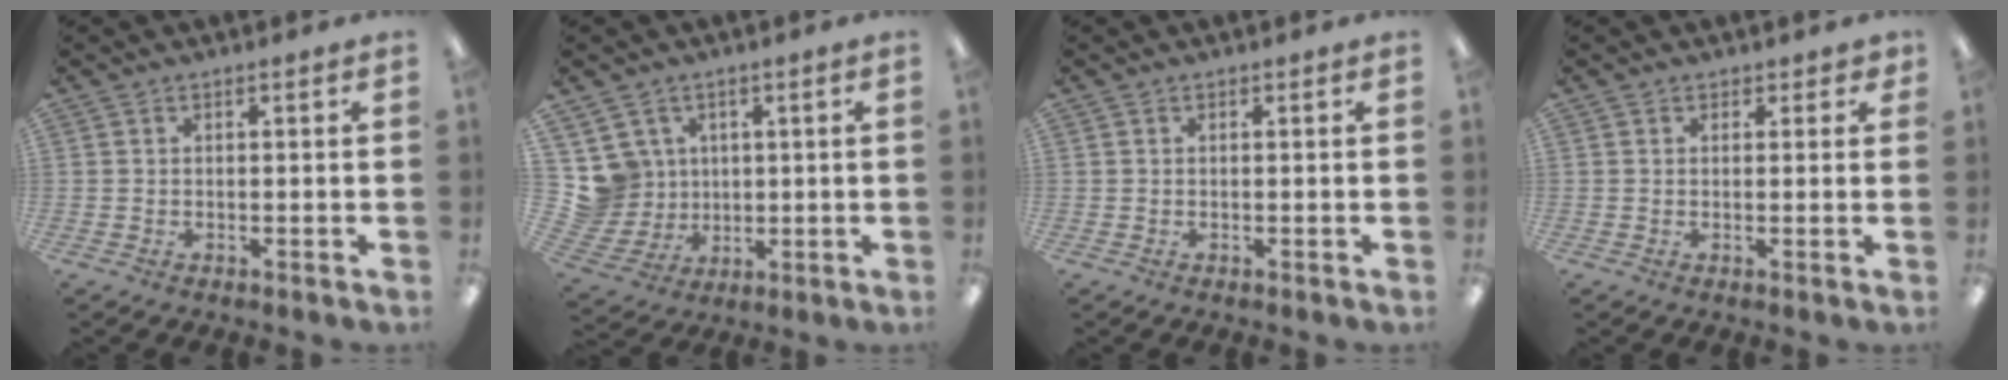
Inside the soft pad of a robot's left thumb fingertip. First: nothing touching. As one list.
[{"total": 8.9, "force": [3.1, 8.3, 0.8], "torque": [-0.043, -0.017, 0.068]}, {"total": 0.0}, {"total": 1.5, "force": [1.1, 1.1, 0.3], "torque": [0.009, -0.004, 0.016]}]